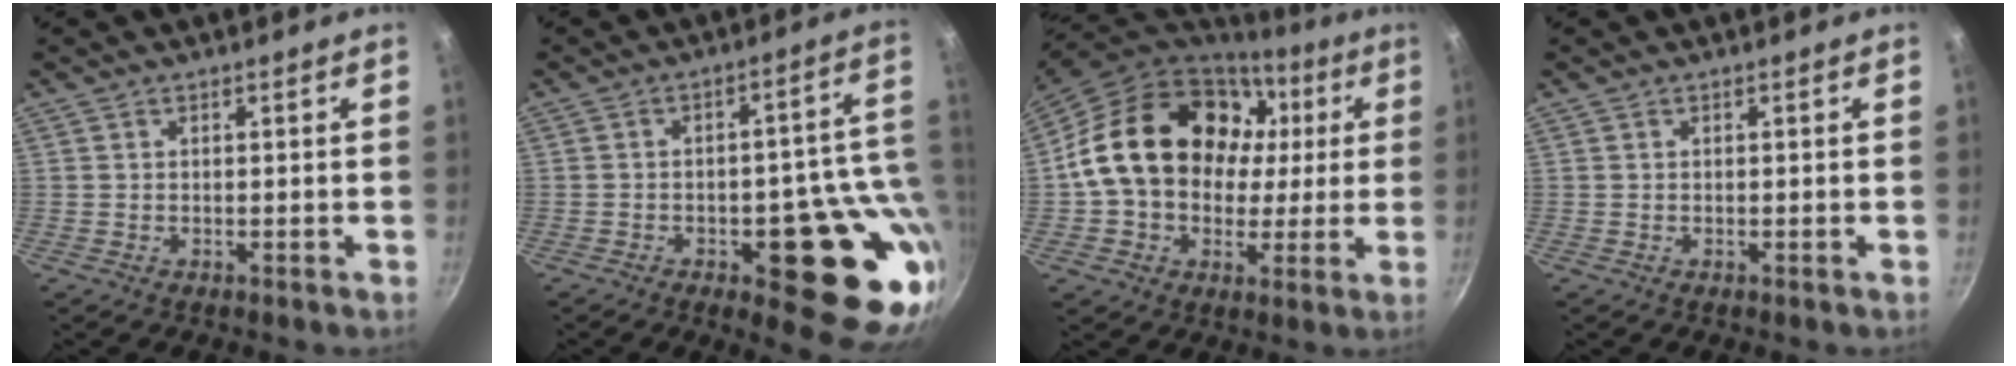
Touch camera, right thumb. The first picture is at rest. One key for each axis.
{"total": 18.9, "fx": -4.3, "fy": 7.6, "fz": 16.8, "tx": -0.145, "ty": 0.005, "tz": -0.051}
{"total": 23.1, "fx": 4.0, "fy": 17.9, "fz": 14.0, "tx": -0.215, "ty": 0.033, "tz": 0.071}
{"total": 0.0}